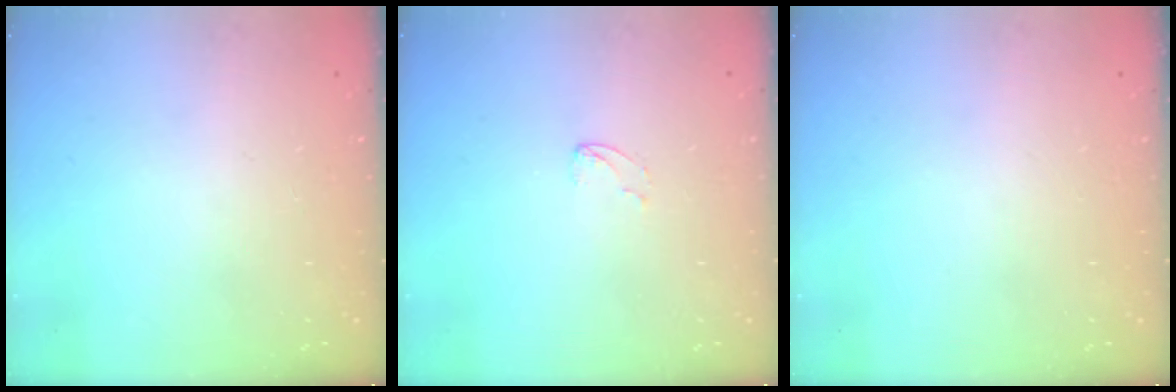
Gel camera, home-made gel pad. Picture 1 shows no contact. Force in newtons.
{"total": 2.4, "press": 2.4, "slide": 0.2}
{"total": 0.0}